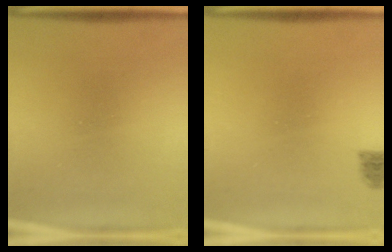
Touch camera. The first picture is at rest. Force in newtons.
{"total": 1.8}